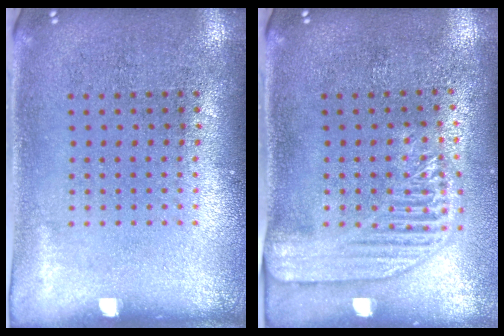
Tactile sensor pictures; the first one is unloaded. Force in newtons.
{"total": 2.2, "press": 1.9, "slide": 1.0}